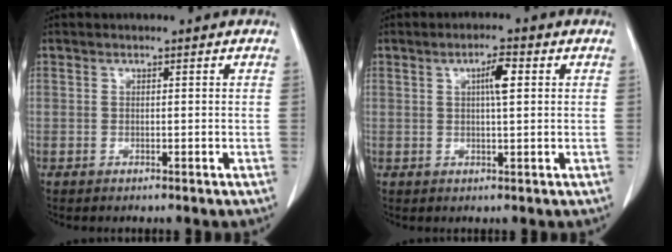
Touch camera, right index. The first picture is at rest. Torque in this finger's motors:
{"motor_torque": [0.08, 0.06, 0.10, 0.04]}